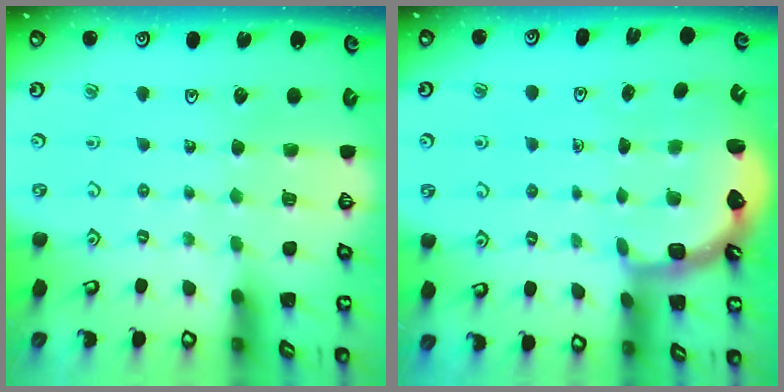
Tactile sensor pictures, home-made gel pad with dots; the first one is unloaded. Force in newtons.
{"total": 2.6, "press": 2.3, "slide": 1.3}